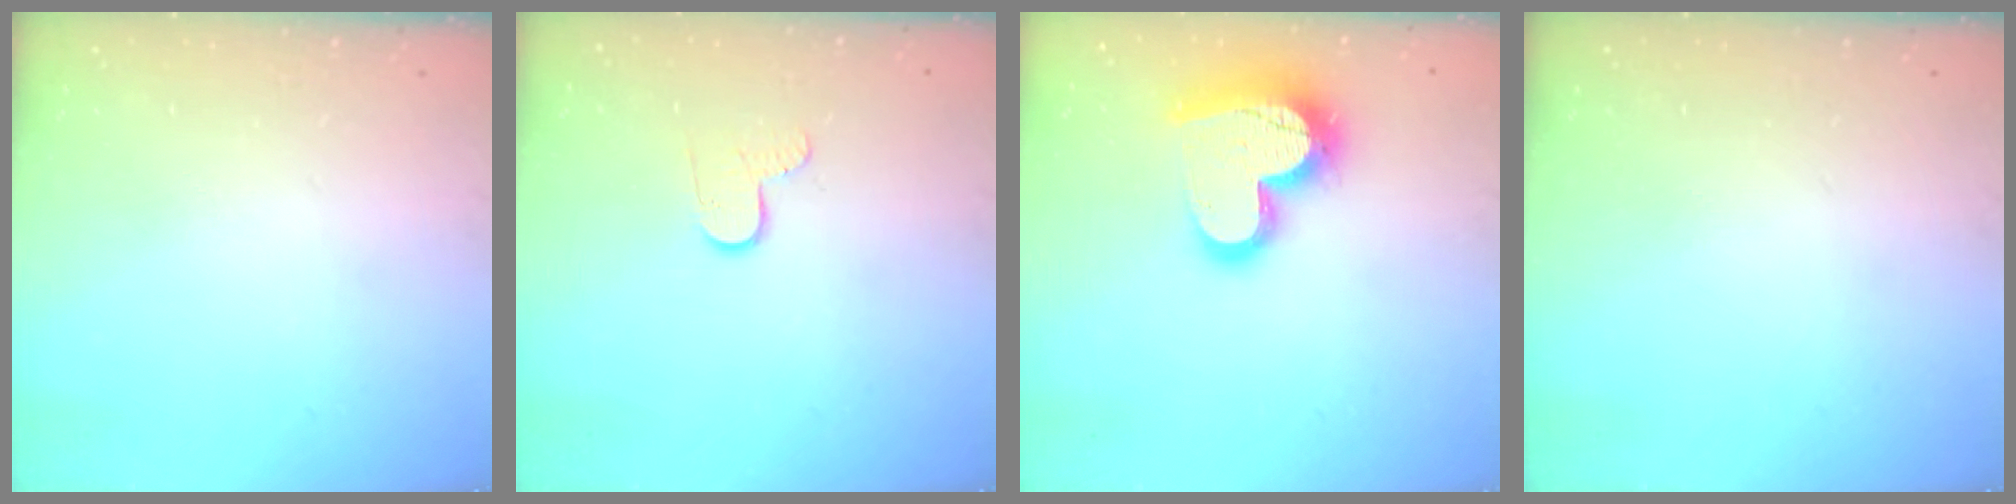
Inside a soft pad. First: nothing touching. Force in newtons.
{"total": 5.9, "press": 5.9, "slide": 0.6}
{"total": 19.6, "press": 19.6, "slide": 1.8}
{"total": 0.0}